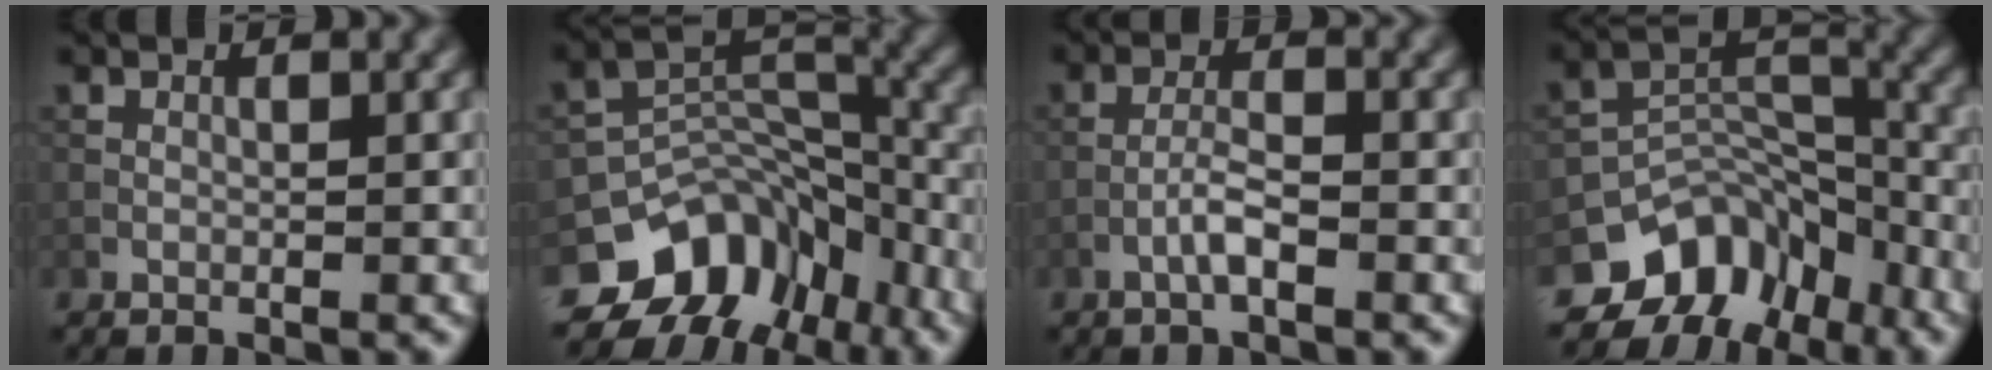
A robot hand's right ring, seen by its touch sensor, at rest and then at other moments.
{"total": 9.0, "force": [-5.7, 6.1, 3.4], "torque": [-0.041, 0.006, -0.097]}
{"total": 2.3, "force": [-1.2, 0.4, 1.9], "torque": [-0.038, 0.008, -0.027]}
{"total": 8.3, "force": [-5.9, 5.3, 2.6], "torque": [-0.018, 0.010, -0.095]}